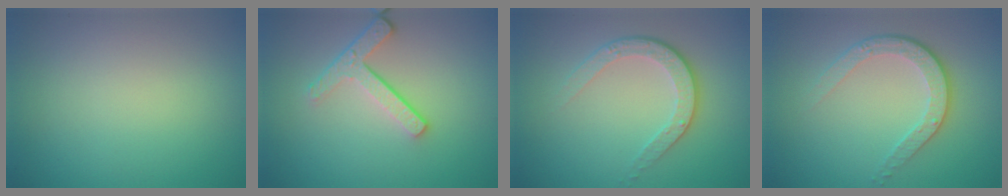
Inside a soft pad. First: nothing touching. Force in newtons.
{"total": 3.5, "press": 2.6, "slide": 2.3}
{"total": 3.5, "press": 2.6, "slide": 2.4}
{"total": 3.7, "press": 2.8, "slide": 2.5}